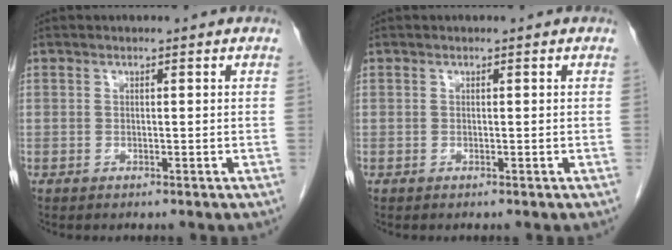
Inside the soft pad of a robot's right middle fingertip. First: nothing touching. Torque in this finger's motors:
{"motor_torque": [-0.30, 0.09, 0.03, 0.00]}